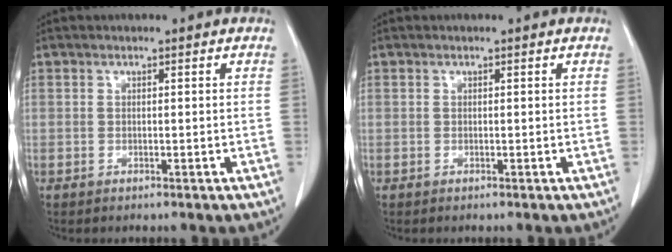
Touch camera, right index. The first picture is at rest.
{"total": 0.0}